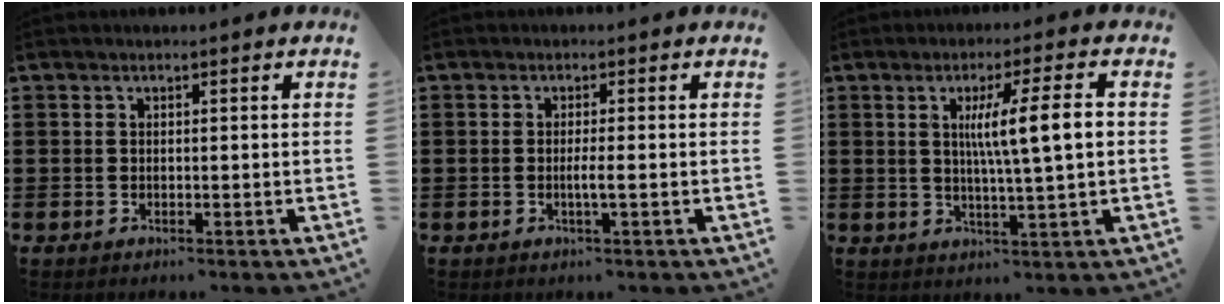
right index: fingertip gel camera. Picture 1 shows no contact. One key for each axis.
{"total": 2.2, "fx": -0.6, "fy": -0.1, "fz": 2.1, "tx": -0.036, "ty": -0.004, "tz": -0.012}
{"total": 8.8, "fx": 1.3, "fy": 0.6, "fz": 8.7, "tx": -0.152, "ty": -0.002, "tz": 0.013}